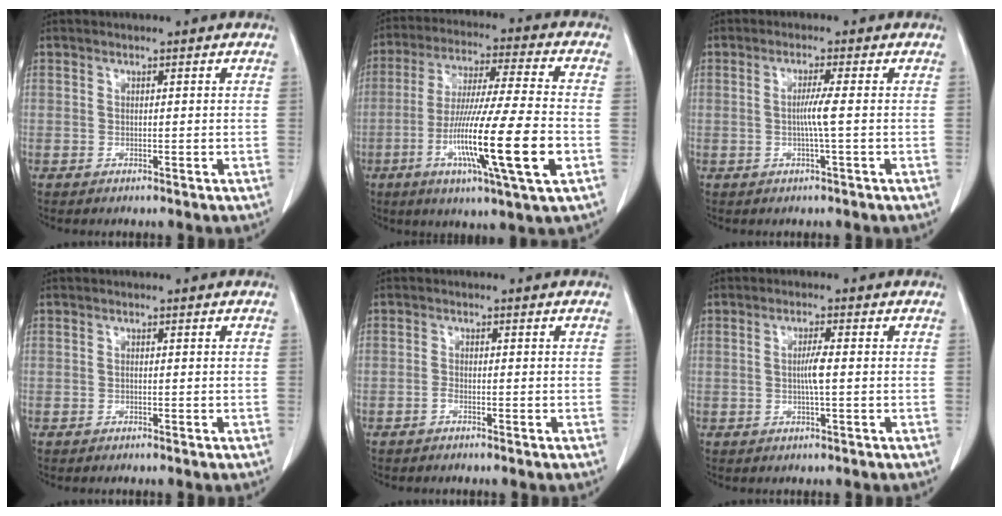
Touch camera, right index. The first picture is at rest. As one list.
[{"total": 17.6, "force": [-5.3, 0.0, 16.8], "torque": [-0.306, -0.024, -0.097]}, {"total": 2.8, "force": [-0.3, -0.7, 2.7], "torque": [-0.052, -0.002, -0.007]}, {"total": 0.0}, {"total": 0.9, "force": [-0.7, 0.2, 0.5], "torque": [-0.009, 0.002, -0.015]}, {"total": 2.6, "force": [-0.2, -0.1, 2.6], "torque": [-0.050, -0.001, -0.004]}]